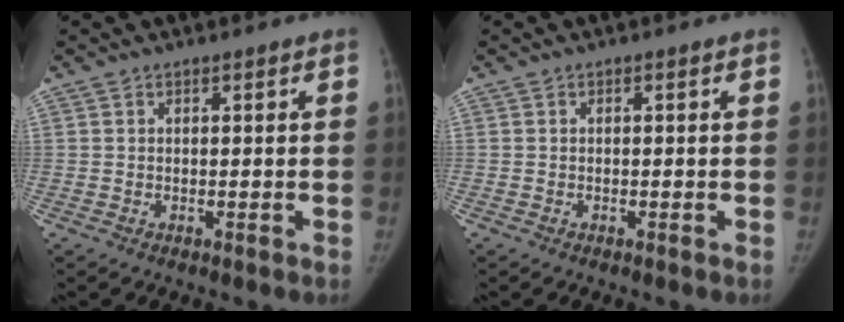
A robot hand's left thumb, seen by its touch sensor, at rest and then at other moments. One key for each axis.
{"total": 0.0}